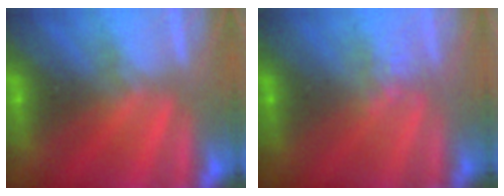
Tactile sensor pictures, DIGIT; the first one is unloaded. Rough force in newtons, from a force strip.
{"total": 1.1}